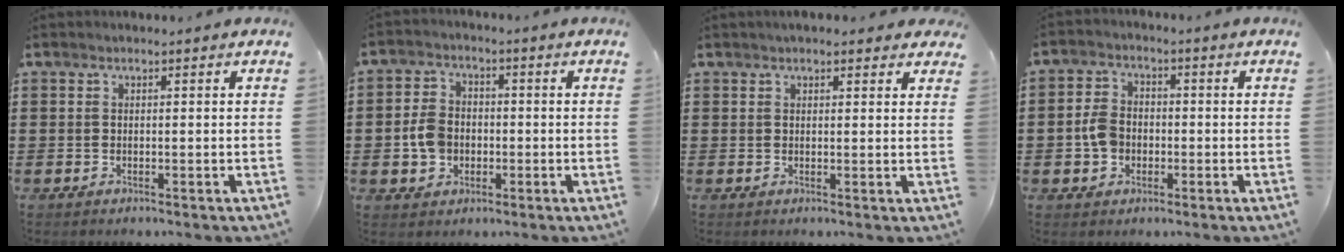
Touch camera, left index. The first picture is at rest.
{"total": 5.2, "force": [-1.0, 4.2, 2.9], "torque": [-0.075, 0.006, -0.023]}
{"total": 1.9, "force": [1.7, 0.6, 0.6], "torque": [-0.016, 0.007, 0.031]}
{"total": 4.7, "force": [-0.9, 3.6, 2.8], "torque": [-0.070, 0.006, -0.022]}